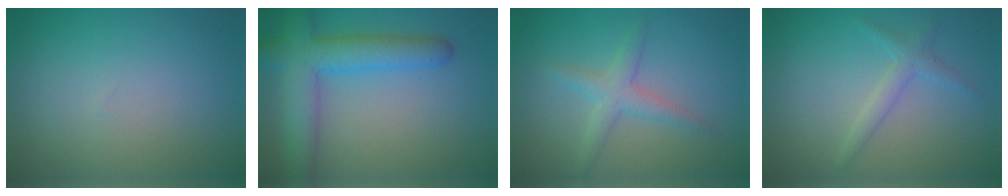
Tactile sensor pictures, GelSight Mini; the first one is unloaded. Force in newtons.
{"total": 6.2, "press": 6.2, "slide": 0.2}
{"total": 2.4, "press": 2.4, "slide": 0.0}
{"total": 1.7, "press": 1.7, "slide": 0.1}